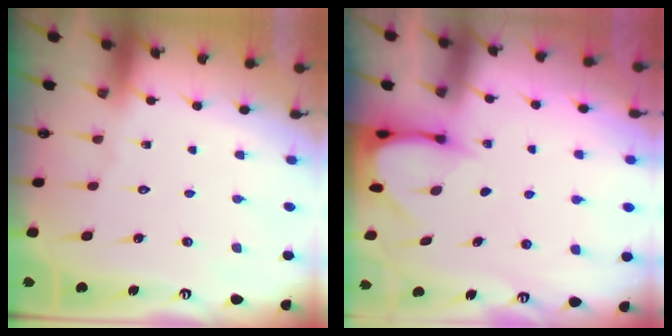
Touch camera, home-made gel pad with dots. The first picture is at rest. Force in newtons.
{"total": 3.7, "press": 3.7, "slide": 0.3}